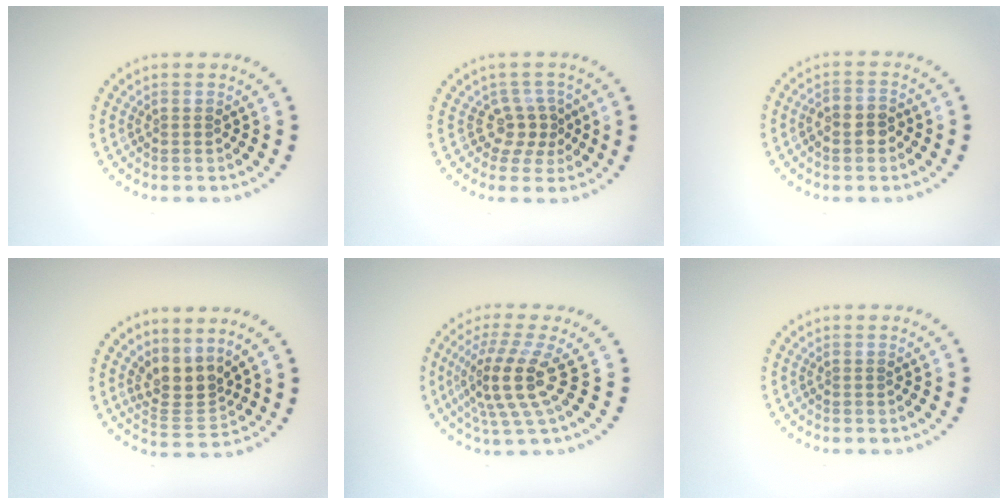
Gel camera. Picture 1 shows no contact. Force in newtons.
{"total": 2.5, "press": 1.7, "slide": 1.8}
{"total": 2.2, "press": 2.1, "slide": 0.8}
{"total": 3.2, "press": 2.5, "slide": 2.1}
{"total": 4.7, "press": 3.4, "slide": 3.3}
{"total": 0.0}